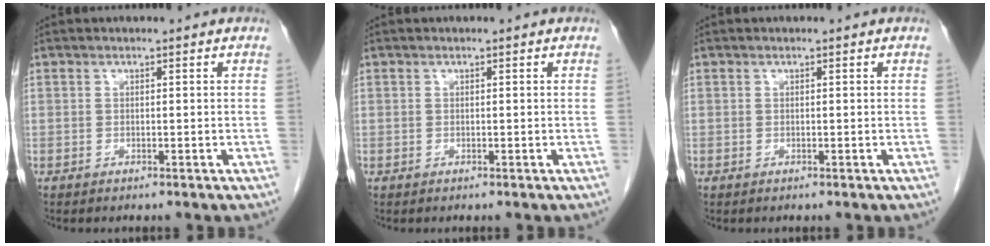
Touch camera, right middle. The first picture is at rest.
{"total": 0.0}
{"total": 0.0}